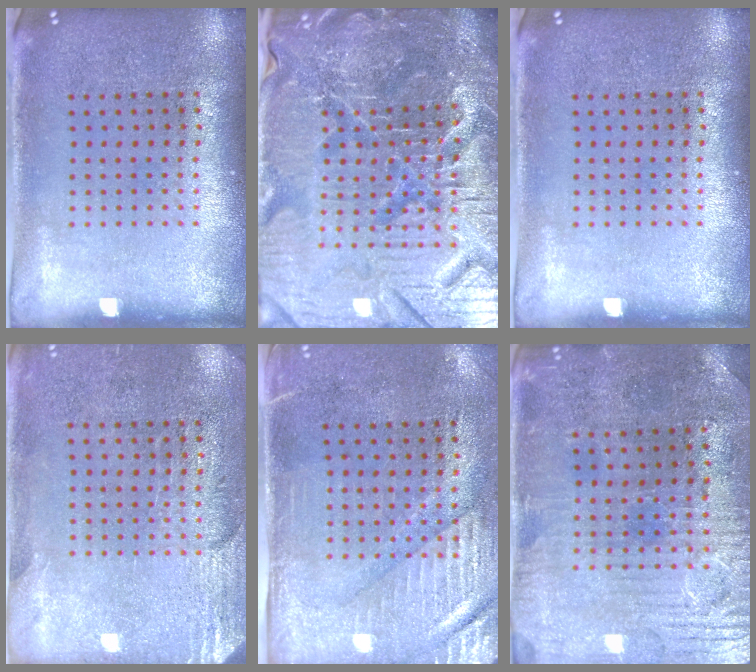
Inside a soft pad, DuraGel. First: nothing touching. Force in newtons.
{"total": 6.5, "press": 5.9, "slide": 2.5}
{"total": 0.0}
{"total": 2.8, "press": 2.4, "slide": 1.3}
{"total": 3.0, "press": 2.5, "slide": 1.6}
{"total": 1.5, "press": 1.3, "slide": 0.6}